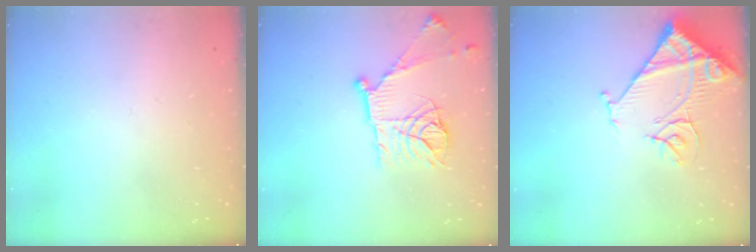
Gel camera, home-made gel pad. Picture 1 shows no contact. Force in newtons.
{"total": 16.6, "press": 16.6, "slide": 1.3}
{"total": 13.6, "press": 13.5, "slide": 1.7}